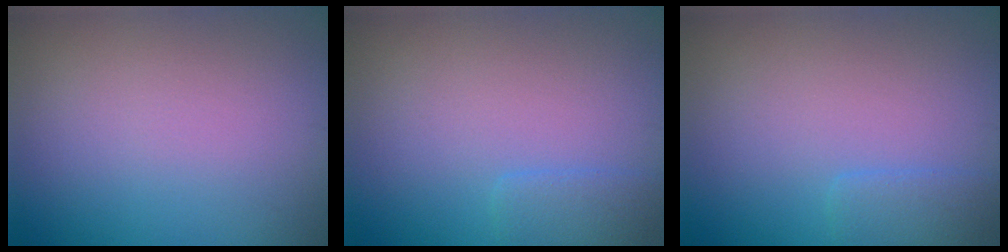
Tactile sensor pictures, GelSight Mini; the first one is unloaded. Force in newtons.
{"total": 1.6, "press": 1.5, "slide": 0.2}
{"total": 1.6, "press": 1.5, "slide": 0.2}